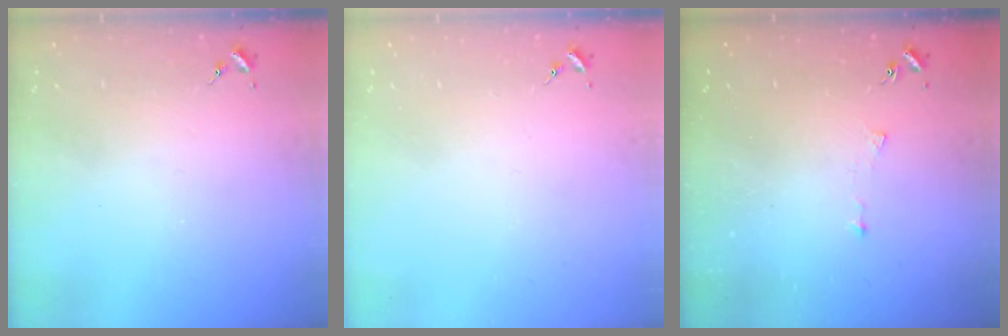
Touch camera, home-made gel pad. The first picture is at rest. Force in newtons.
{"total": 0.0}
{"total": 3.6, "press": 3.6, "slide": 0.3}